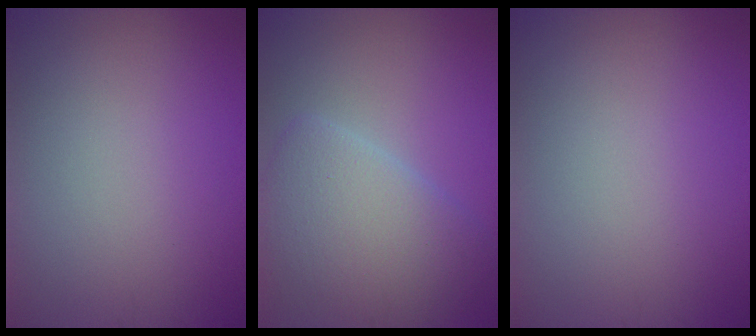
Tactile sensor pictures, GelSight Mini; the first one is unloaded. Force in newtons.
{"total": 6.1, "press": 6.1, "slide": 0.6}
{"total": 0.0}